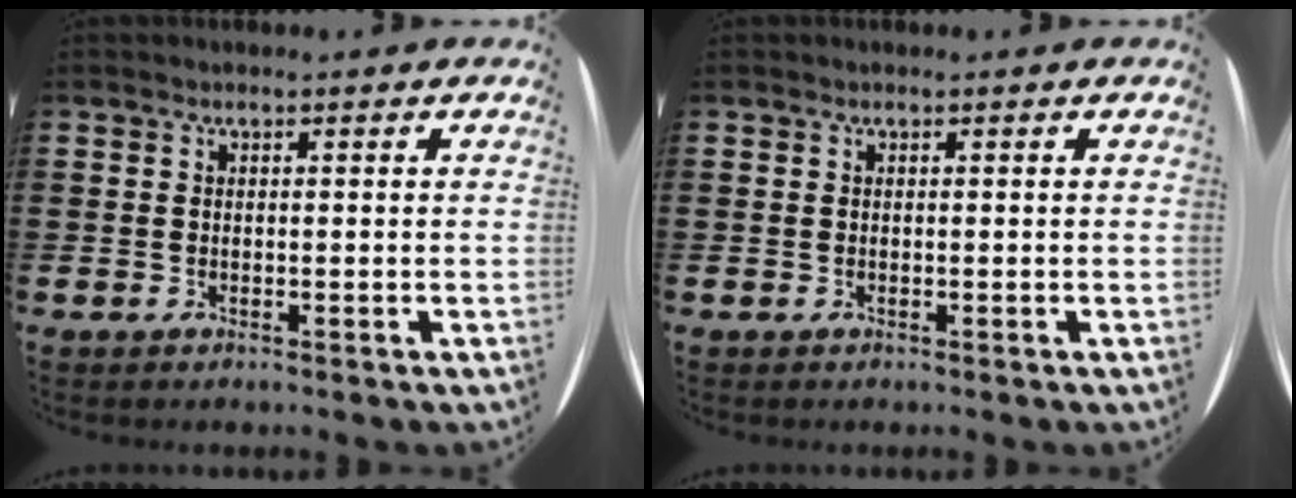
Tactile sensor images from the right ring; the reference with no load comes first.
{"total": 0.0}